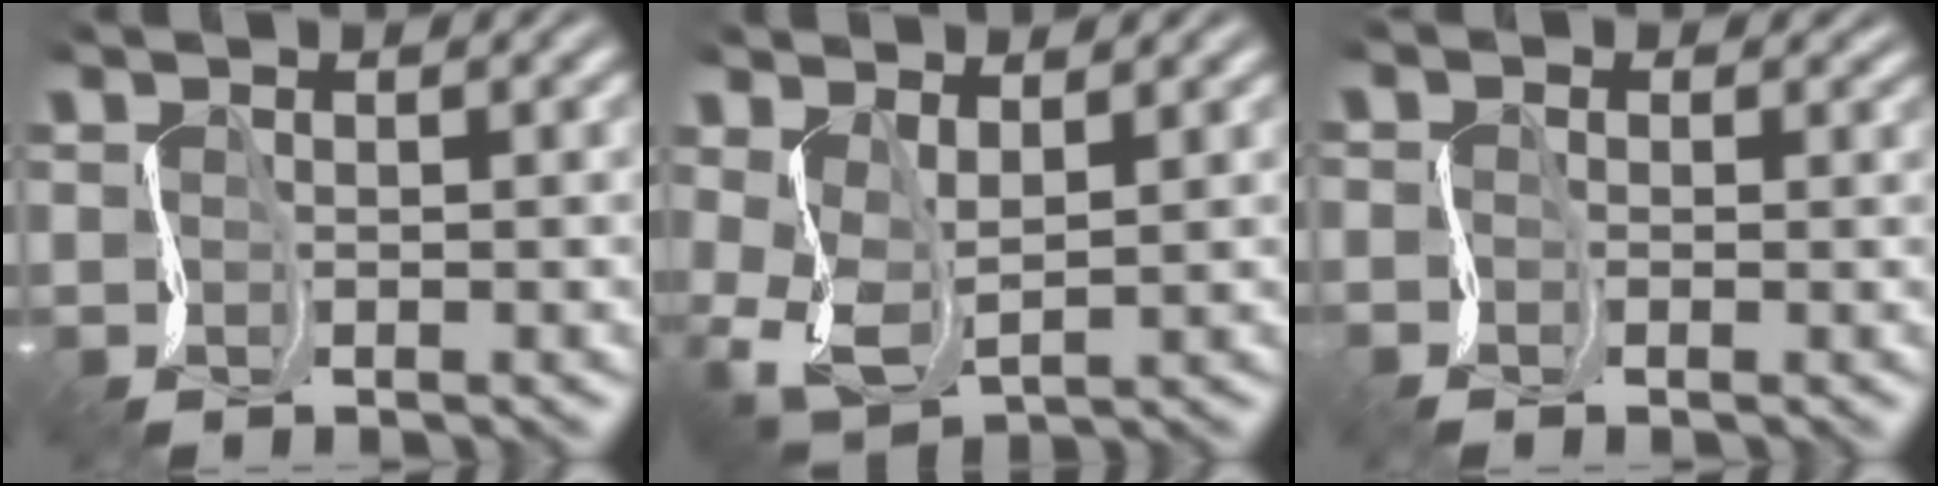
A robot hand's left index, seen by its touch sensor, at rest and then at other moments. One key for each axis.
{"total": 3.0, "fx": 0.1, "fy": 1.7, "fz": 2.5, "tx": -0.079, "ty": -0.008, "tz": 0.010}
{"total": 1.2, "fx": -1.0, "fy": 0.4, "fz": -0.5, "tx": 0.008, "ty": -0.001, "tz": -0.017}